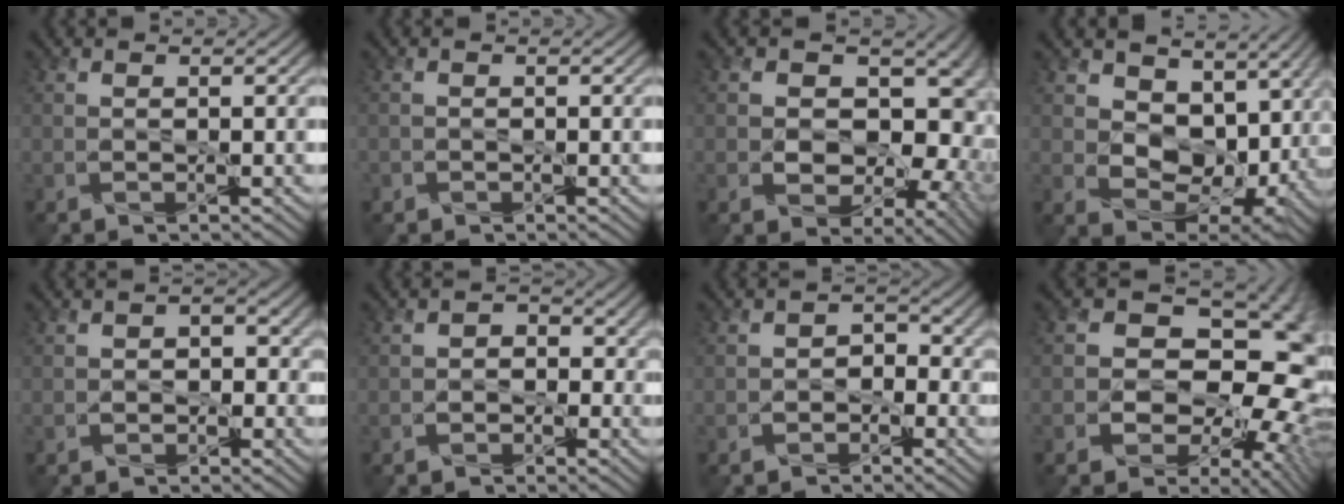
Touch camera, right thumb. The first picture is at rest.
{"total": 0.8, "force": [-0.5, 0.6, 0.0], "torque": [0.000, -0.002, -0.009]}
{"total": 14.6, "force": [0.7, 10.8, 9.8], "torque": [-0.152, 0.003, 0.026]}
{"total": 12.7, "force": [1.5, 8.6, 9.2], "torque": [-0.163, -0.014, 0.040]}
{"total": 2.7, "force": [-0.7, 2.4, 1.1], "torque": [-0.012, 0.007, -0.013]}
{"total": 3.0, "force": [-0.9, 2.6, 1.1], "torque": [-0.009, 0.006, -0.018]}
{"total": 2.6, "force": [-1.4, 2.0, 1.0], "torque": [-0.002, 0.002, -0.023]}
{"total": 19.1, "force": [-1.4, 14.0, 13.0], "torque": [-0.167, 0.014, -0.027]}